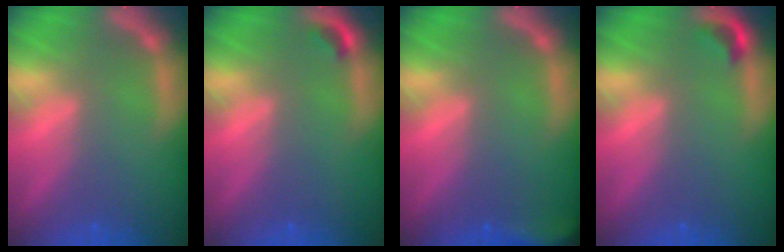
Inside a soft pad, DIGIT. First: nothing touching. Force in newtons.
{"total": 0.9}
{"total": 5.0}
{"total": 1.4}